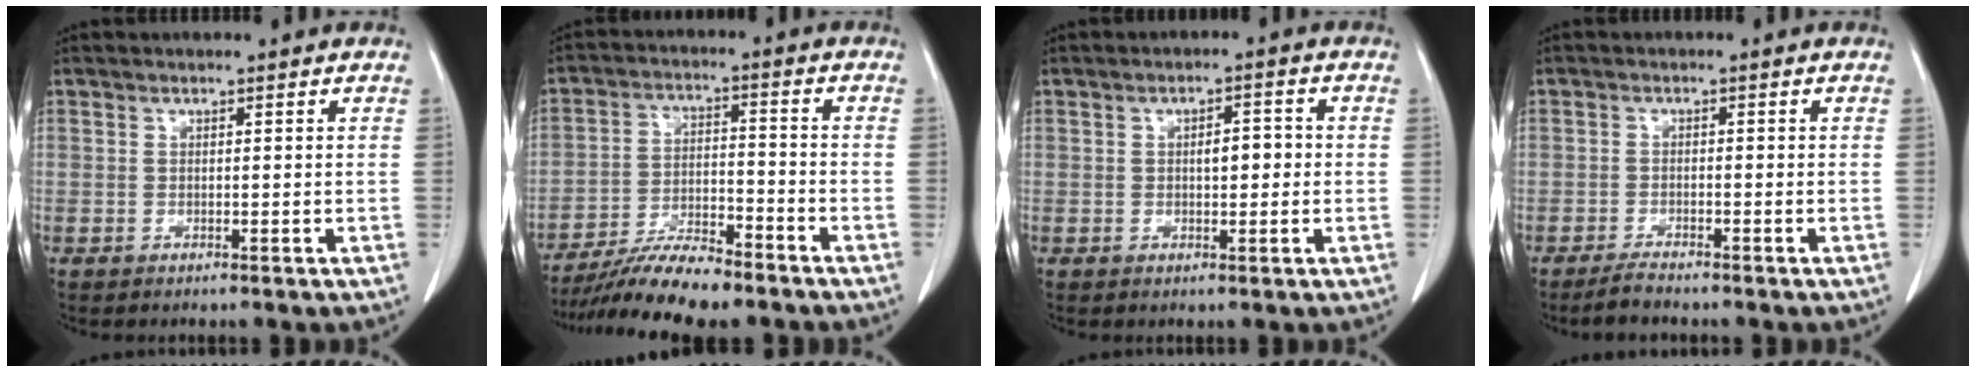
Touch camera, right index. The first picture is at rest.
{"total": 10.4, "force": [-9.2, 1.0, 4.9], "torque": [-0.083, -0.010, -0.160]}
{"total": 3.2, "force": [0.0, 1.2, 2.9], "torque": [-0.047, 0.006, 0.001]}
{"total": 2.2, "force": [-2.0, 0.3, 0.8], "torque": [-0.021, -0.005, -0.037]}